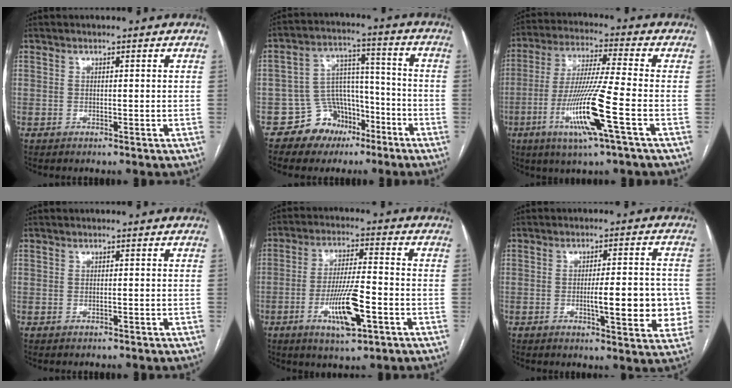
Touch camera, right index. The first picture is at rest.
{"total": 9.1, "force": [-5.5, 7.0, 2.3], "torque": [-0.033, 0.042, -0.081]}
{"total": 13.5, "force": [-4.9, -0.8, 12.6], "torque": [-0.253, -0.020, -0.096]}
{"total": 0.0}
{"total": 10.2, "force": [-3.9, 1.6, 9.3], "torque": [-0.172, -0.007, -0.067]}
{"total": 10.3, "force": [-1.7, 2.2, 9.9], "torque": [-0.130, 0.003, -0.017]}